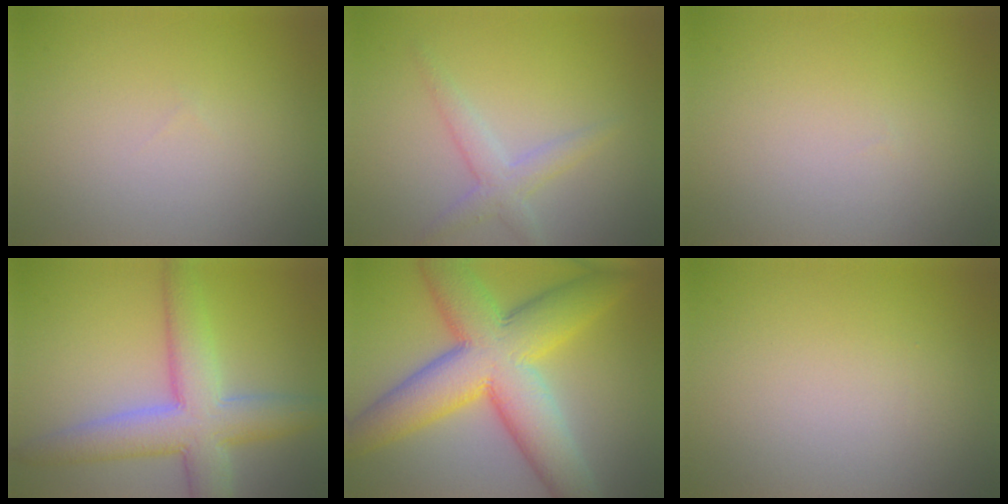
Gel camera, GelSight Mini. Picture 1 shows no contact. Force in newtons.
{"total": 2.3, "press": 2.3, "slide": 0.1}
{"total": 0.0}
{"total": 7.4, "press": 7.4, "slide": 0.5}
{"total": 12.1, "press": 12.1, "slide": 0.2}
{"total": 0.0}